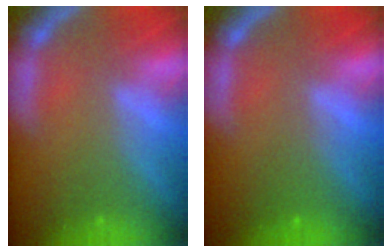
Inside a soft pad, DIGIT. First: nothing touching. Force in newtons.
{"total": 1.4}